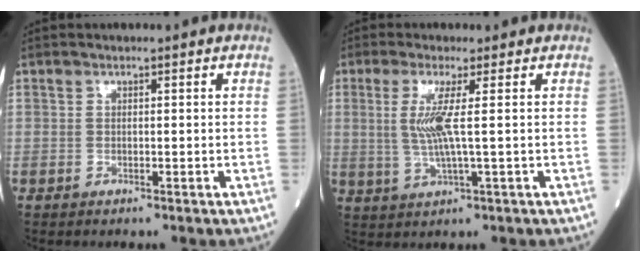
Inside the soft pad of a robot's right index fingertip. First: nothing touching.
{"total": 5.4, "force": [0.8, -0.3, 5.3], "torque": [-0.118, -0.004, 0.019]}